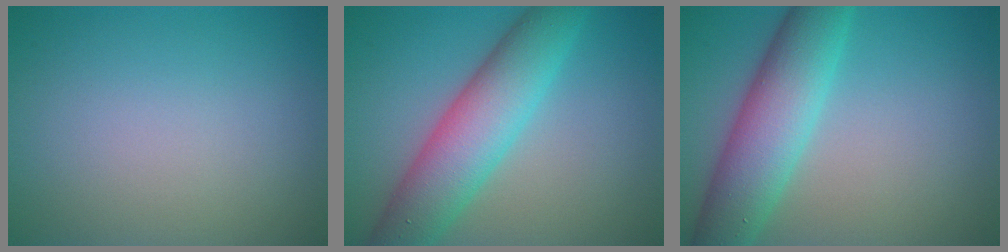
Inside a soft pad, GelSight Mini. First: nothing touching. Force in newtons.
{"total": 7.6, "press": 7.6, "slide": 0.0}
{"total": 7.1, "press": 7.1, "slide": 0.3}